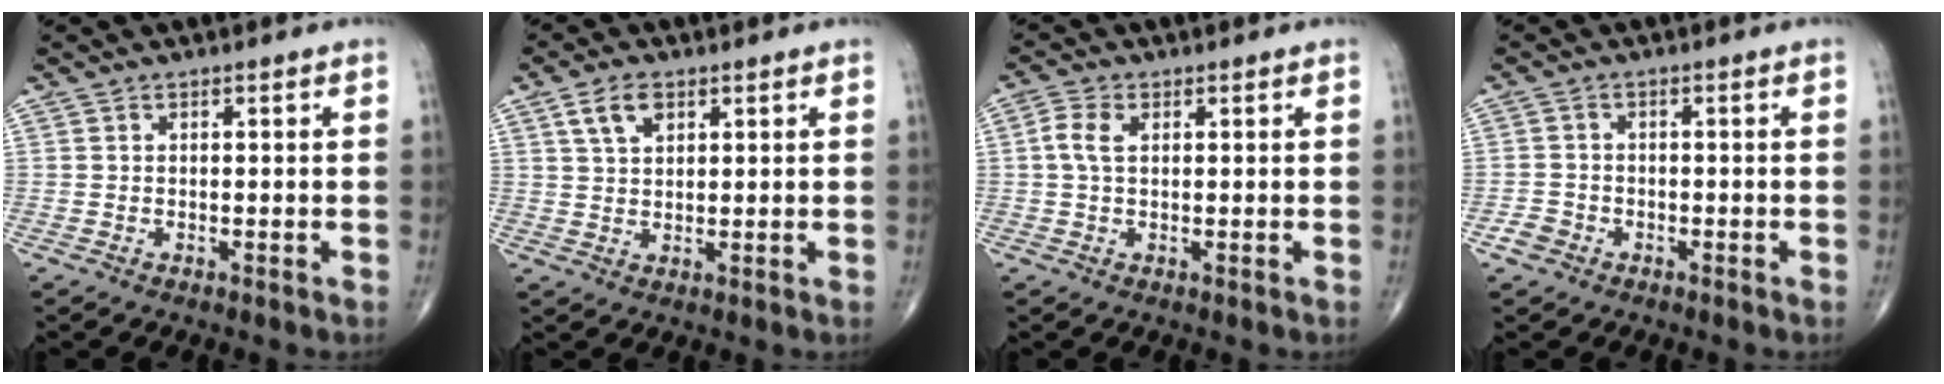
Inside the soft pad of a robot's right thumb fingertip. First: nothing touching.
{"total": 5.0, "force": [2.4, 2.9, 3.2], "torque": [-0.051, -0.005, 0.046]}
{"total": 3.4, "force": [0.7, 2.0, 2.6], "torque": [-0.066, 0.009, 0.012]}
{"total": 2.4, "force": [-1.3, 1.9, 0.6], "torque": [-0.008, 0.010, -0.026]}